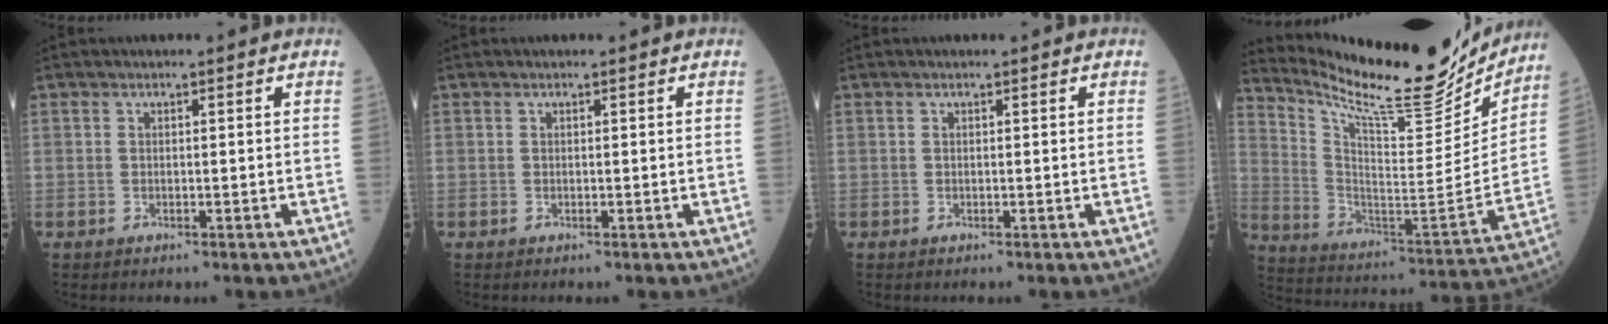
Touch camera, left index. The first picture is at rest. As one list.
[{"total": 0.0}, {"total": 0.0}, {"total": 21.3, "force": [19.4, 3.1, 8.3], "torque": [-0.158, -0.057, 0.298]}]